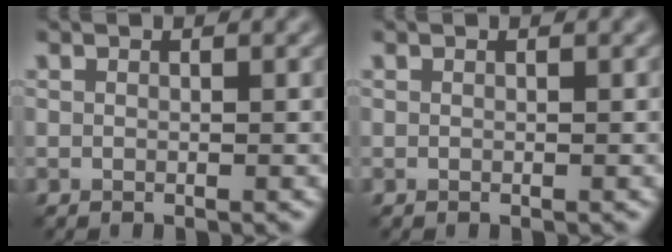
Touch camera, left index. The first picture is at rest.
{"total": 0.0}